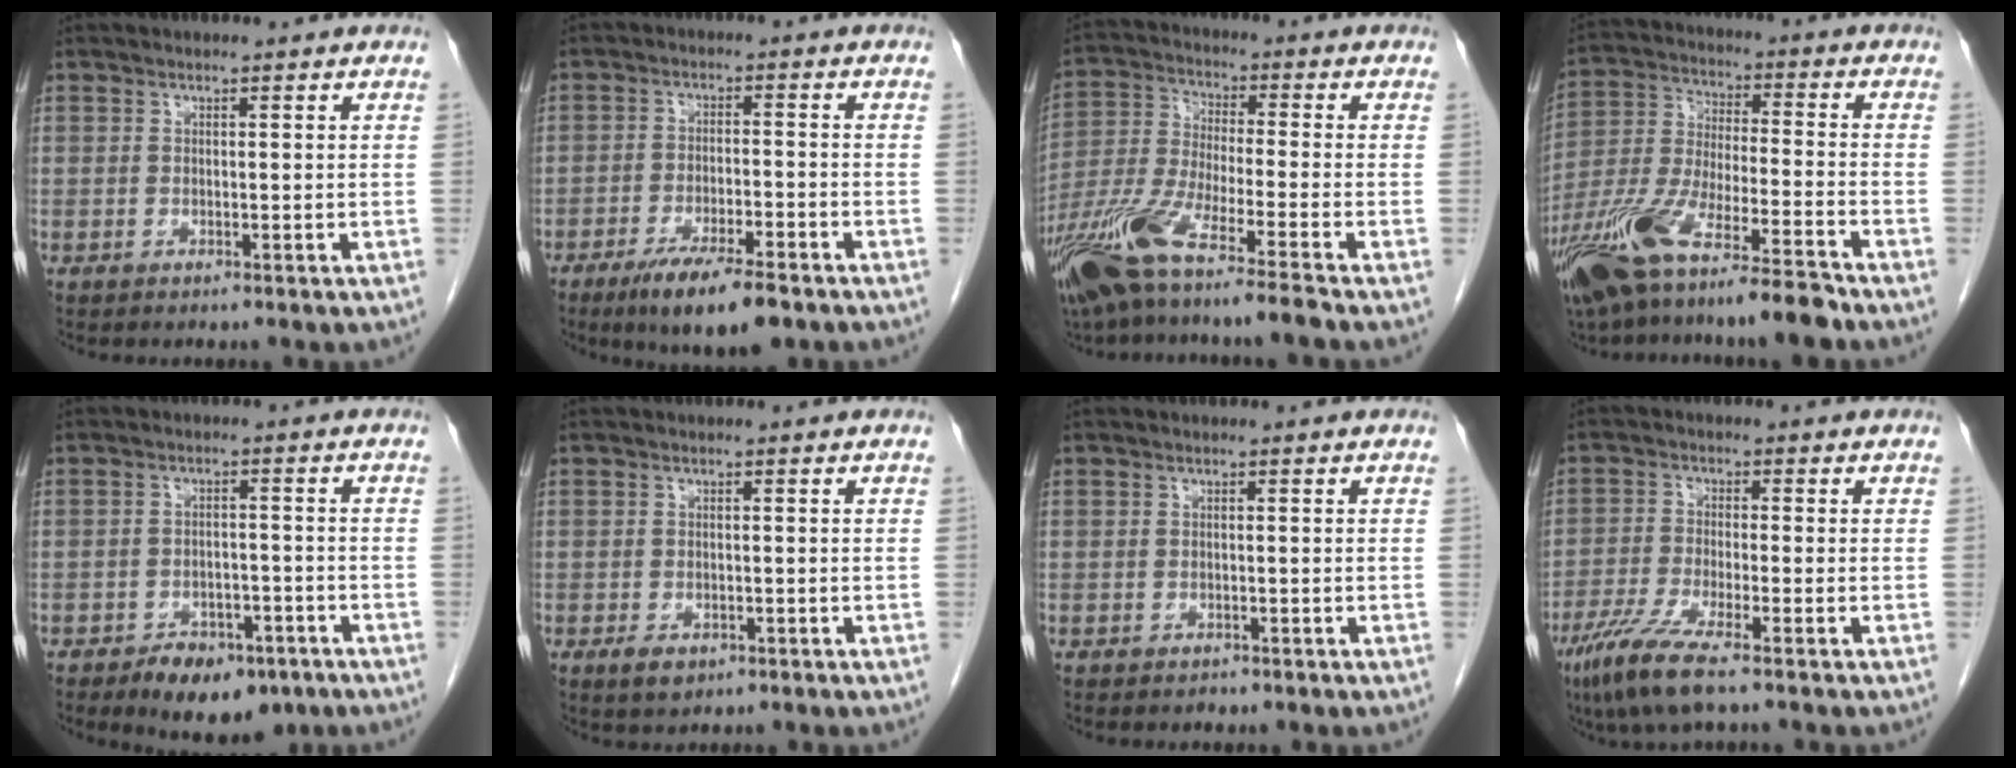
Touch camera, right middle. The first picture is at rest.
{"total": 9.4, "force": [-6.5, 1.7, 6.6], "torque": [-0.110, -0.016, -0.105]}
{"total": 13.6, "force": [-9.7, -0.4, 9.5], "torque": [-0.198, -0.039, -0.183]}
{"total": 16.2, "force": [-12.0, 1.2, 10.7], "torque": [-0.229, -0.029, -0.222]}
{"total": 8.7, "force": [-5.8, 4.4, 4.8], "torque": [-0.067, 0.001, -0.082]}
{"total": 2.6, "force": [-1.4, 1.5, 1.5], "torque": [-0.030, -0.002, -0.013]}
{"total": 0.8, "force": [-0.6, 0.5, 0.1], "torque": [-0.007, 0.000, -0.009]}
{"total": 7.3, "force": [-5.0, 0.3, 5.4], "torque": [-0.116, -0.022, -0.097]}